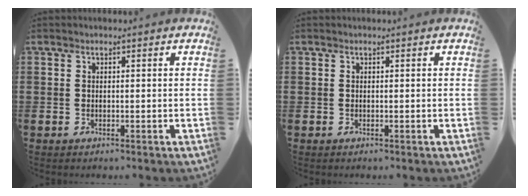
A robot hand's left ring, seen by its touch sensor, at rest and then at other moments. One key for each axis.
{"total": 0.0}